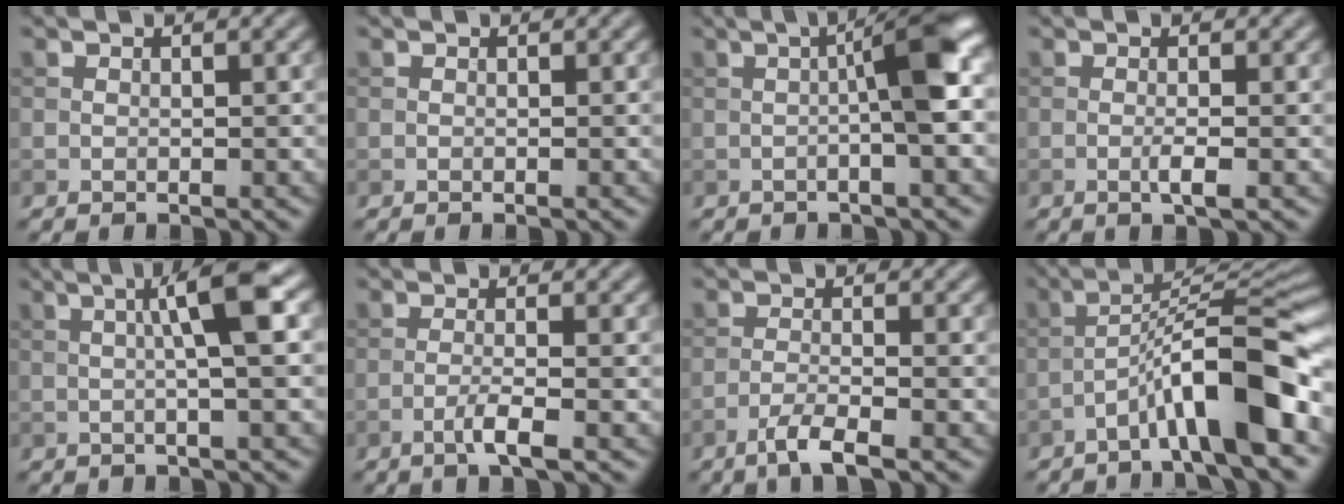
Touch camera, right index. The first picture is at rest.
{"total": 0.0}
{"total": 6.0, "force": [0.1, 0.8, 6.0], "torque": [-0.087, 0.016, -0.004]}
{"total": 1.8, "force": [-0.4, 0.2, 1.7], "torque": [-0.032, 0.000, -0.012]}
{"total": 5.4, "force": [0.8, 0.6, 5.3], "torque": [-0.082, 0.016, 0.010]}
{"total": 2.5, "force": [-1.1, 0.3, 2.2], "torque": [-0.038, 0.008, -0.029]}
{"total": 3.2, "force": [-2.1, 0.4, 2.3], "torque": [-0.043, 0.003, -0.048]}
{"total": 9.3, "force": [-4.6, 1.4, 8.0], "torque": [-0.123, 0.028, -0.078]}